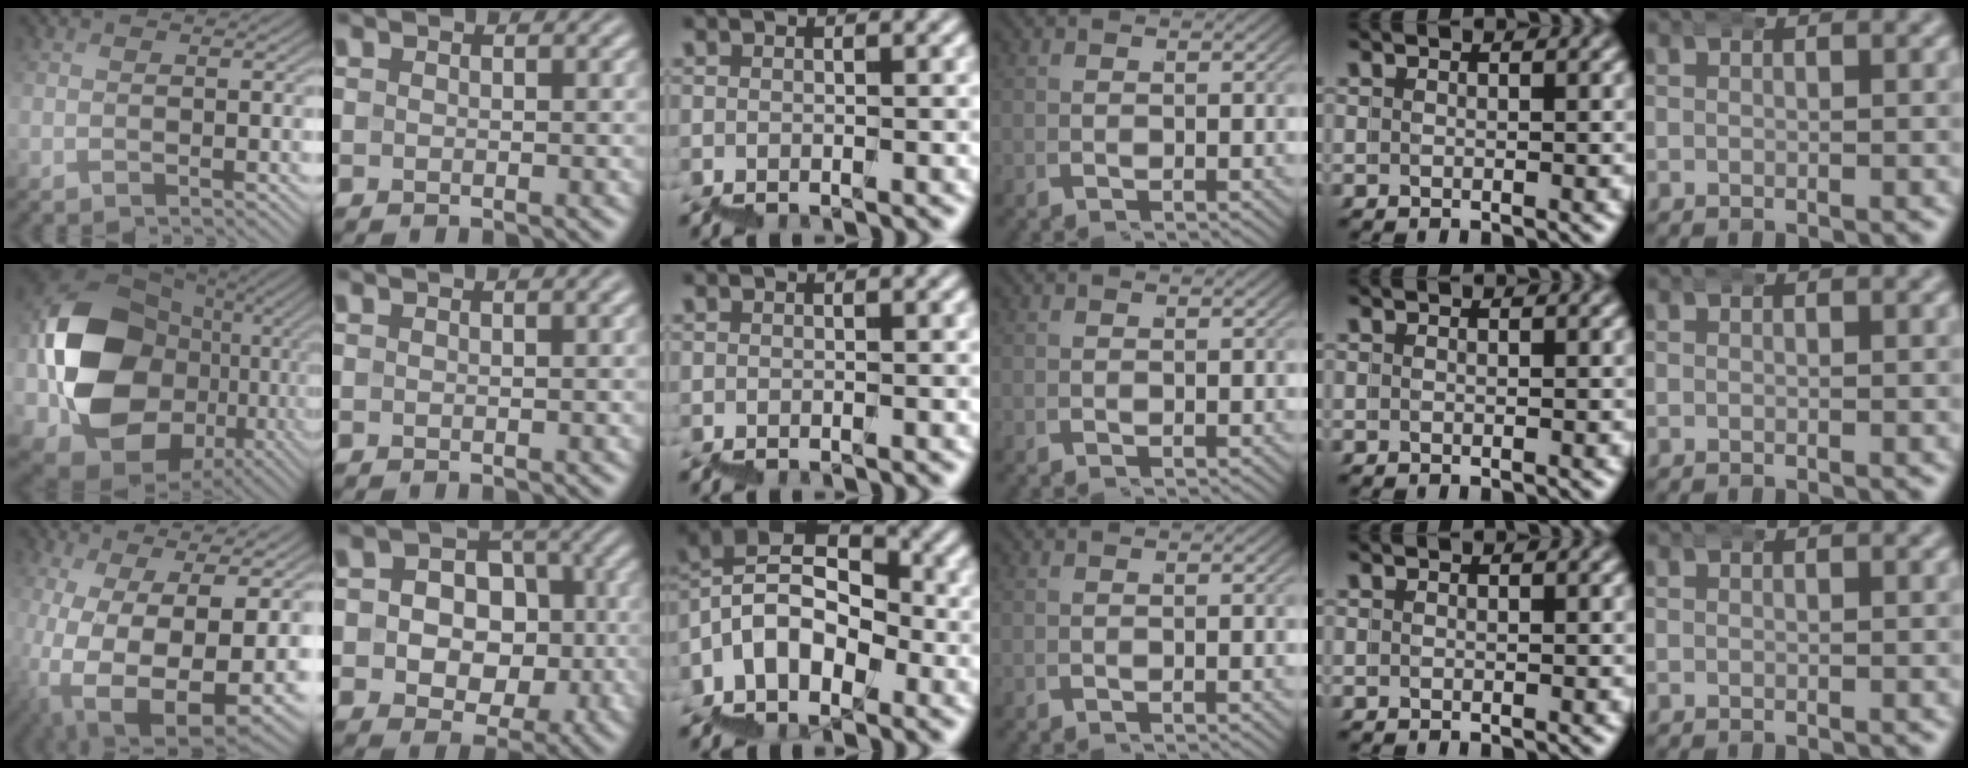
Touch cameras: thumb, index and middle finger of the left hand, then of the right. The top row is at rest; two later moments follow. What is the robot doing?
{"motion": "wrap", "object": "bandana"}